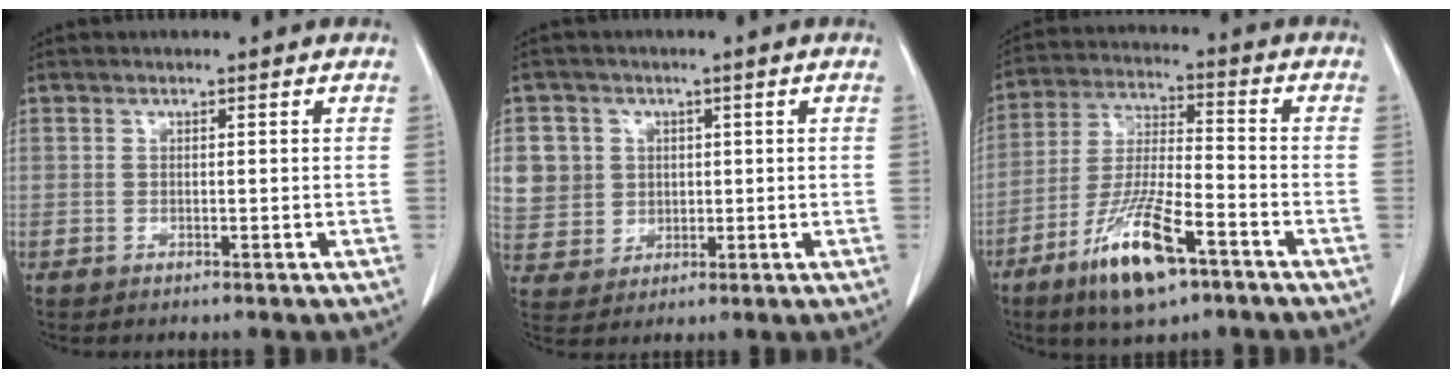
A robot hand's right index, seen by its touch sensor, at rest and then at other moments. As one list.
[{"total": 10.4, "force": [2.3, 9.9, 2.2], "torque": [-0.075, 0.032, 0.065]}, {"total": 13.3, "force": [-7.6, 2.8, 10.5], "torque": [-0.212, -0.020, -0.135]}]